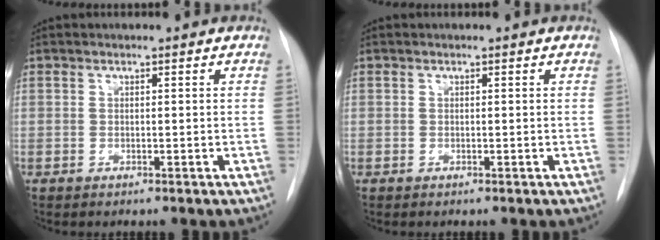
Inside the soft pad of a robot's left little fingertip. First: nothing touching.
{"total": 0.0}